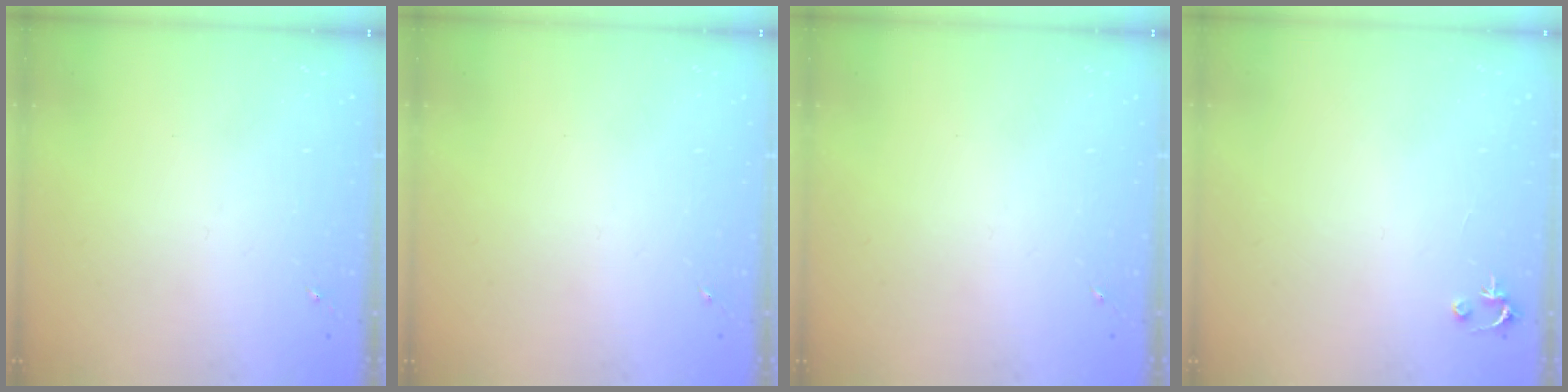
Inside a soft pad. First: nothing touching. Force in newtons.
{"total": 0.0}
{"total": 0.0}
{"total": 2.5, "press": 2.5, "slide": 0.2}